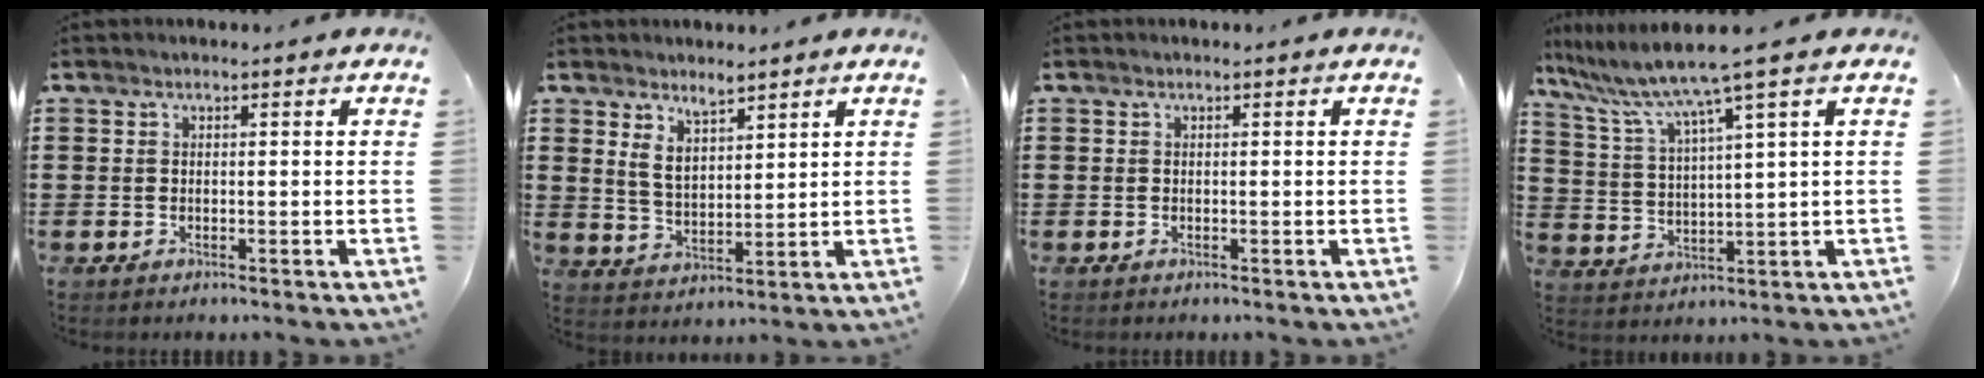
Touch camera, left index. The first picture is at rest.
{"total": 4.7, "force": [3.6, 1.9, 2.2], "torque": [-0.054, 0.001, 0.067]}
{"total": 0.0}
{"total": 7.1, "force": [5.3, -0.6, 4.8], "torque": [-0.121, -0.035, 0.082]}